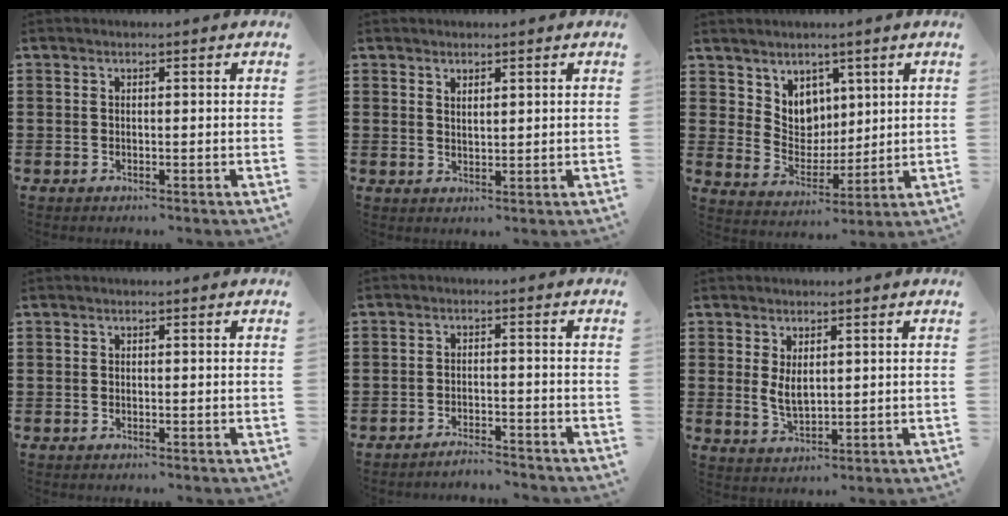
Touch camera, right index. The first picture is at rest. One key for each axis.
{"total": 1.5, "fx": 1.4, "fy": 0.4, "fz": 0.2, "tx": -0.005, "ty": 0.003, "tz": 0.026}
{"total": 6.3, "fx": 4.0, "fy": 4.7, "fz": 0.9, "tx": -0.041, "ty": -0.013, "tz": 0.076}
{"total": 0.0}
{"total": 2.8, "fx": -2.8, "fy": -0.1, "fz": 0.0, "tx": -0.005, "ty": 0.002, "tz": -0.059}
{"total": 3.4, "fx": 1.0, "fy": 1.7, "fz": 2.7, "tx": -0.047, "ty": 0.000, "tz": 0.017}